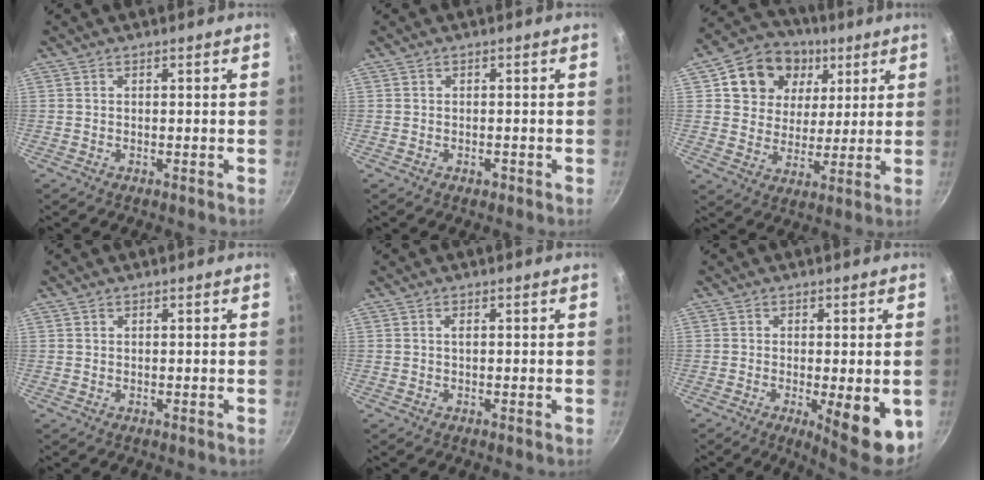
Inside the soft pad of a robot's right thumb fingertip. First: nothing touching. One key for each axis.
{"total": 1.1, "fx": -0.5, "fy": 0.7, "fz": 0.6, "tx": -0.005, "ty": 0.005, "tz": -0.008}
{"total": 15.0, "fx": 5.7, "fy": 12.3, "fz": 6.3, "tx": -0.083, "ty": -0.004, "tz": 0.089}
{"total": 0.5, "fx": 0.3, "fy": 0.4, "fz": 0.1, "tx": -0.001, "ty": -0.001, "tz": 0.005}
{"total": 0.9, "fx": 0.2, "fy": 0.3, "fz": 0.8, "tx": -0.014, "ty": 0.001, "tz": 0.001}
{"total": 10.4, "fx": -2.5, "fy": 3.0, "fz": 9.6, "tx": -0.110, "ty": -0.007, "tz": -0.023}